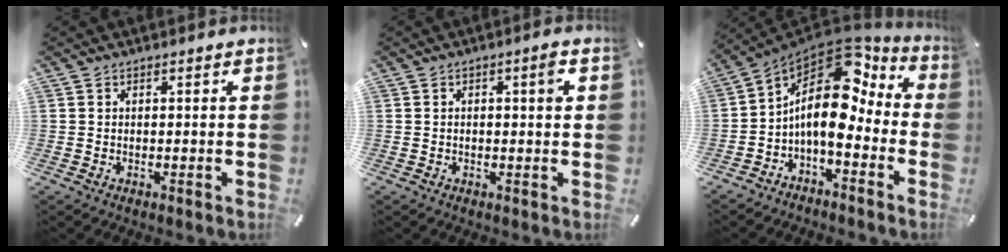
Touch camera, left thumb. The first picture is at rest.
{"total": 2.9, "force": [0.6, 0.8, 2.7], "torque": [-0.036, 0.002, 0.004]}
{"total": 14.7, "force": [1.8, 8.3, 12.0], "torque": [-0.221, -0.033, 0.025]}